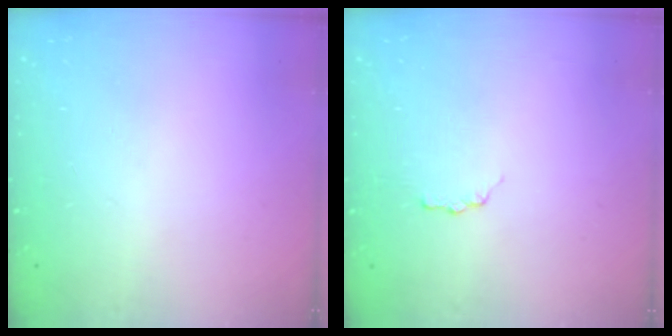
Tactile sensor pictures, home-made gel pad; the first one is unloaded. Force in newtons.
{"total": 2.6, "press": 2.6, "slide": 0.4}